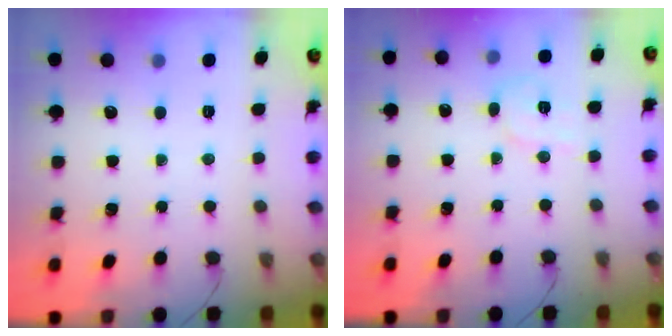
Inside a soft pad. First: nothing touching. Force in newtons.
{"total": 6.6, "press": 6.4, "slide": 1.8}